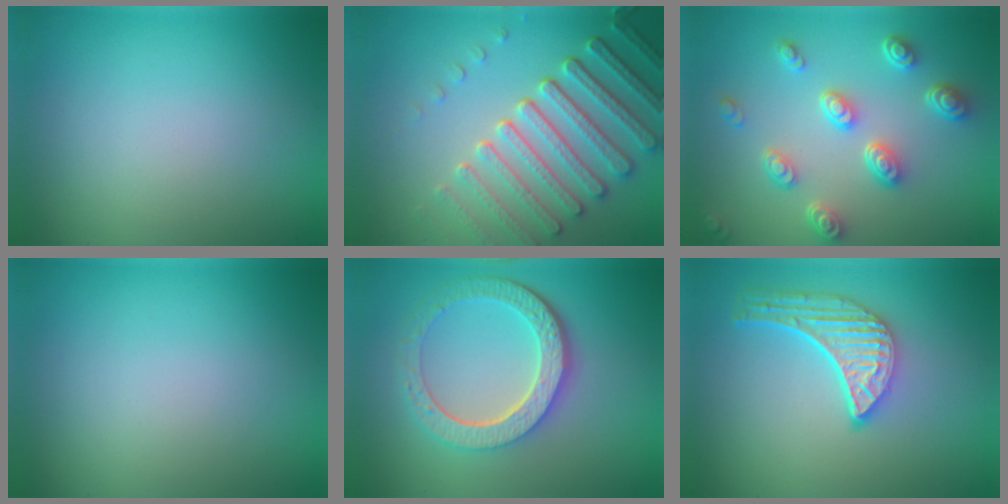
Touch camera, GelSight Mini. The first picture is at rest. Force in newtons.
{"total": 7.6, "press": 5.7, "slide": 5.0}
{"total": 4.9, "press": 3.7, "slide": 3.2}
{"total": 0.0}
{"total": 6.2, "press": 4.6, "slide": 4.2}
{"total": 5.1, "press": 4.0, "slide": 3.2}